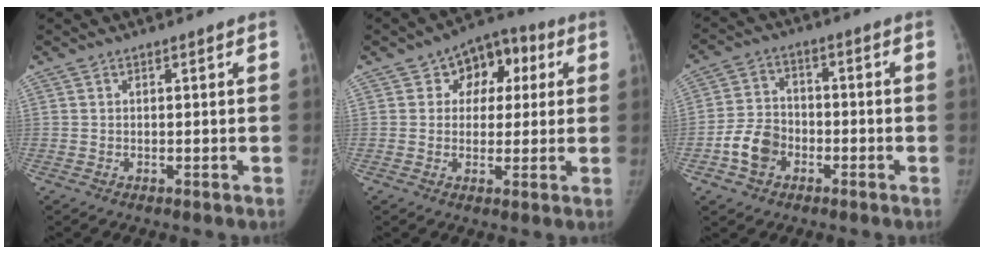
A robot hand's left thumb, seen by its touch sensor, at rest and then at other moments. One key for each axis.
{"total": 9.1, "fx": 2.8, "fy": 7.1, "fz": 5.0, "tx": -0.011, "ty": 0.009, "tz": 0.030}
{"total": 7.9, "fx": -3.2, "fy": 6.0, "fz": 3.8, "tx": -0.058, "ty": 0.025, "tz": -0.061}